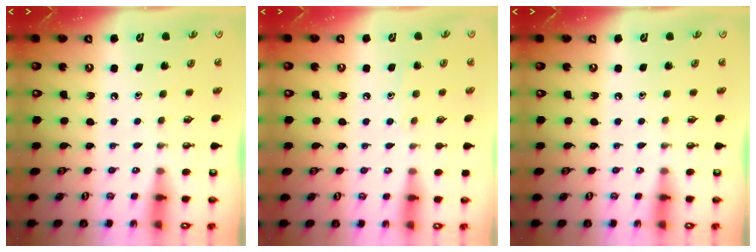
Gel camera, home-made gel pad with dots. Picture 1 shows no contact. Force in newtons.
{"total": 5.9, "press": 5.8, "slide": 0.7}
{"total": 0.0}